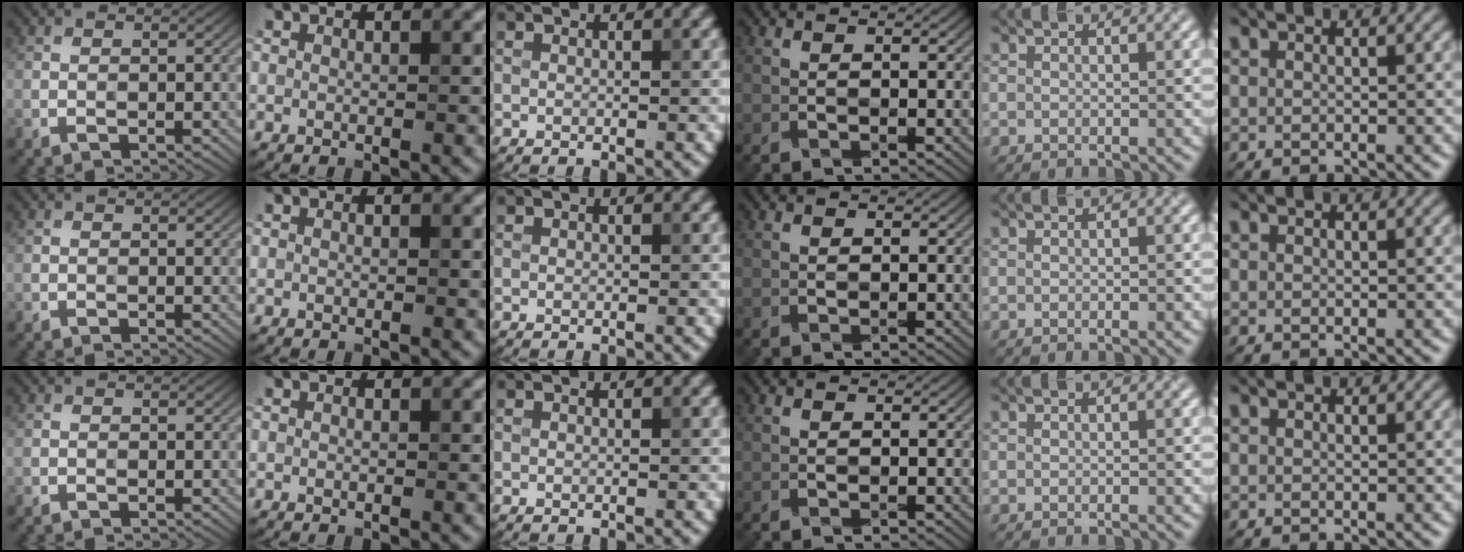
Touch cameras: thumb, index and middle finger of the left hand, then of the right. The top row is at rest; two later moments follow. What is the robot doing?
{"motion": "wrap", "object": "tissue paper"}